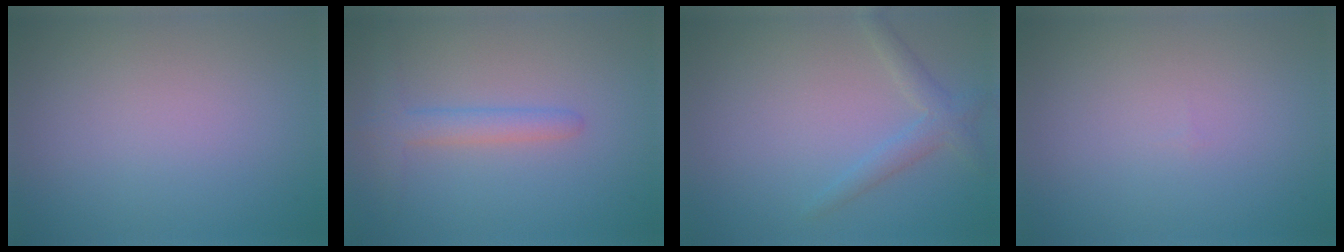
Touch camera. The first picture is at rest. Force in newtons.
{"total": 2.6, "press": 2.6, "slide": 0.2}
{"total": 2.0, "press": 2.0, "slide": 0.2}
{"total": 0.0}